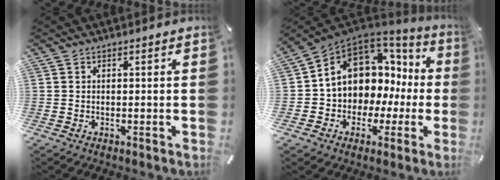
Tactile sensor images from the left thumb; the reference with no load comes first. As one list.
[{"total": 10.9, "force": [3.5, 9.1, 4.8], "torque": [-0.099, -0.030, 0.068]}]